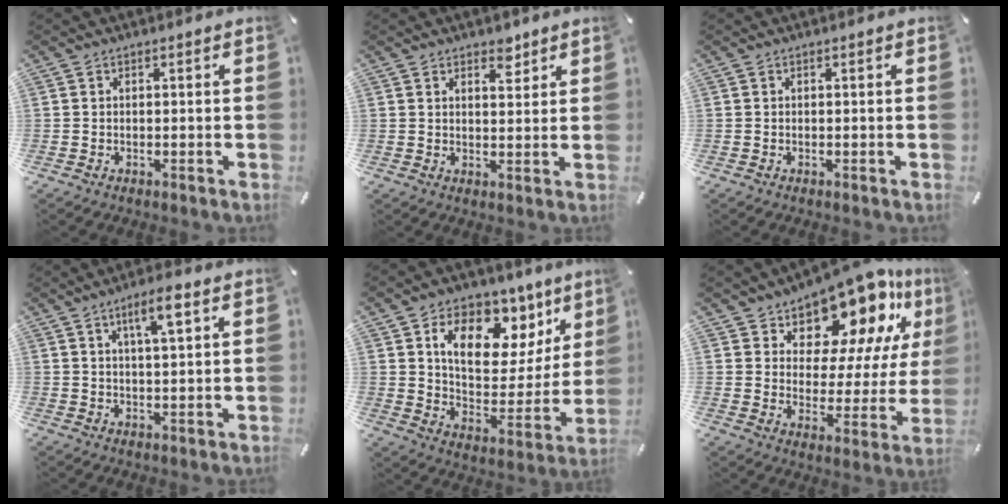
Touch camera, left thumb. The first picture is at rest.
{"total": 4.0, "force": [3.0, 2.1, 1.6], "torque": [0.003, -0.022, 0.047]}
{"total": 0.0}
{"total": 6.8, "force": [3.2, 1.4, 5.9], "torque": [-0.105, -0.001, 0.050]}
{"total": 16.3, "force": [9.3, 10.0, 8.9], "torque": [-0.141, -0.058, 0.161]}
{"total": 15.3, "force": [12.5, 7.1, 5.3], "torque": [-0.087, -0.117, 0.213]}